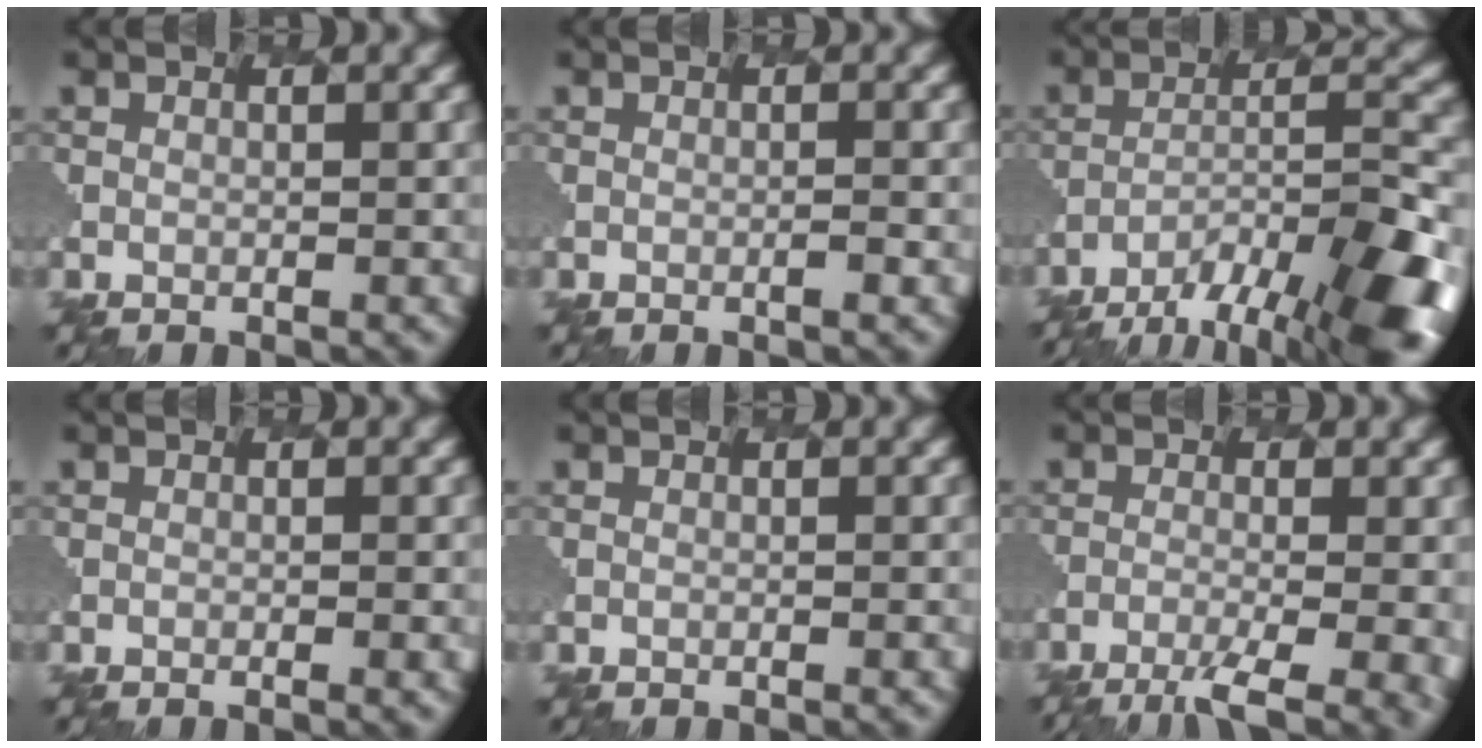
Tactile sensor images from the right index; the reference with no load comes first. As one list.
[{"total": 0.0}, {"total": 12.8, "force": [-9.9, 3.6, 7.3], "torque": [-0.144, -0.011, -0.139]}, {"total": 0.8, "force": [-0.1, 0.3, 0.8], "torque": [-0.004, 0.002, -0.009]}, {"total": 0.0}, {"total": 6.4, "force": [-4.1, 1.4, 4.8], "torque": [-0.082, -0.005, -0.059]}]